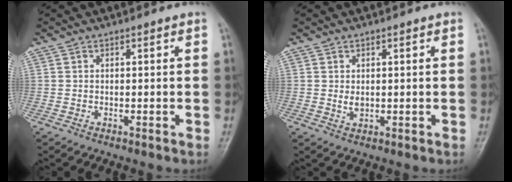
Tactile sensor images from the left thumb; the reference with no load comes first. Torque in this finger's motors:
{"motor_torque": [0.39, 0.43, 0.45, 0.08, 0.00]}